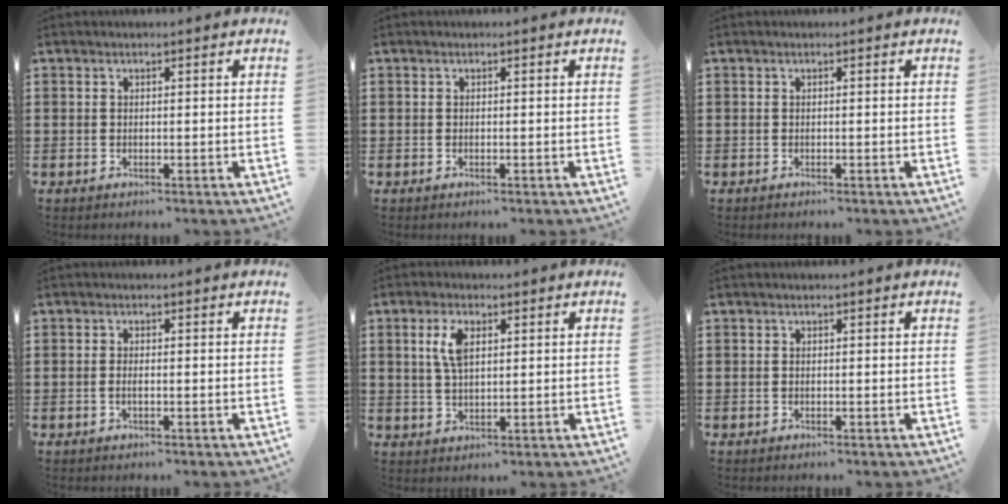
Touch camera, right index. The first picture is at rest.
{"total": 0.0}
{"total": 0.0}
{"total": 1.1, "force": [-0.3, 0.1, 1.1], "torque": [-0.023, -0.006, -0.004]}
{"total": 4.8, "force": [1.5, 2.1, 4.1], "torque": [-0.089, 0.010, 0.024]}
{"total": 0.0}